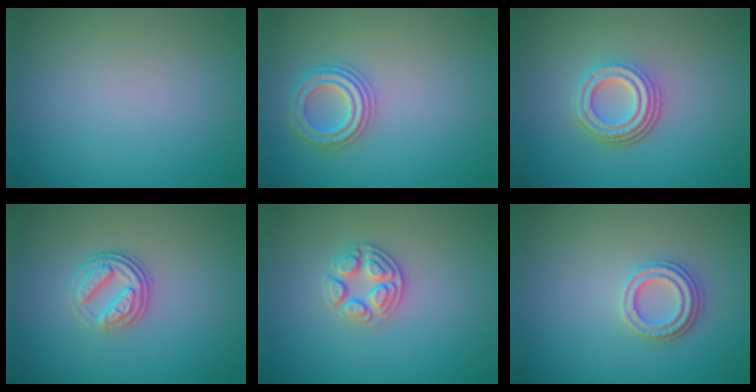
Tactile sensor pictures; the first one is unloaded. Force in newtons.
{"total": 2.9, "press": 2.9, "slide": 0.5}
{"total": 4.5, "press": 3.3, "slide": 3.1}
{"total": 3.8, "press": 2.7, "slide": 2.6}
{"total": 2.7, "press": 2.5, "slide": 0.9}
{"total": 3.1, "press": 2.4, "slide": 2.0}